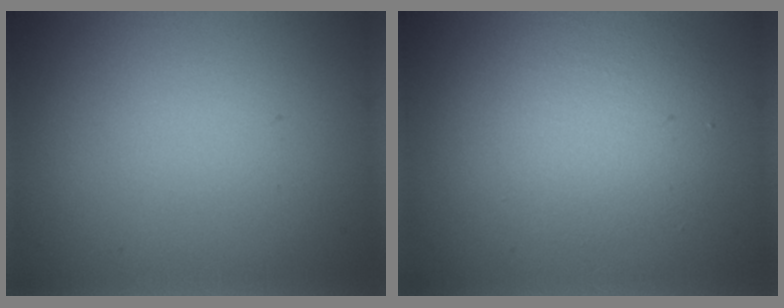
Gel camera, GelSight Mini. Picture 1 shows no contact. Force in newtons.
{"total": 4.4, "press": 4.4, "slide": 0.3}